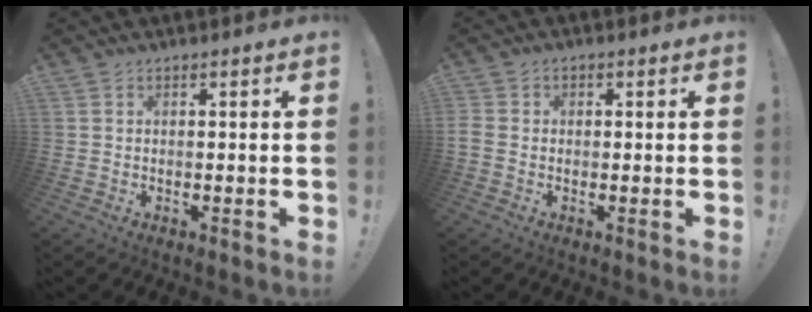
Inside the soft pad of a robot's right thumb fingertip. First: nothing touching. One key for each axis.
{"total": 2.9, "fx": -0.6, "fy": 2.3, "fz": 1.6, "tx": -0.027, "ty": 0.002, "tz": -0.012}